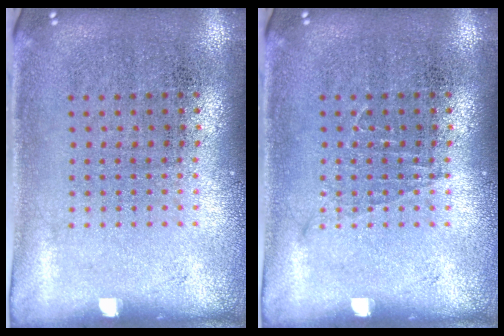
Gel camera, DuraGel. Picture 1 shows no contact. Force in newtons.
{"total": 0.5, "press": 0.5, "slide": 0.1}